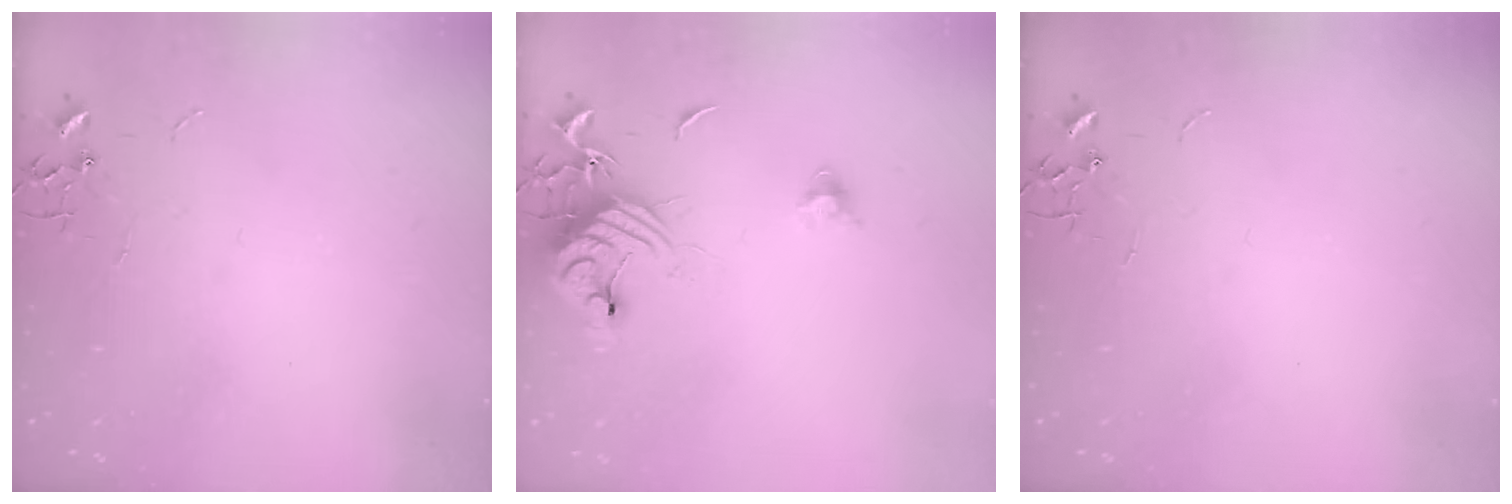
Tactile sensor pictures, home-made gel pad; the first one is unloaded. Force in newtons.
{"total": 13.8, "press": 13.7, "slide": 1.8}
{"total": 0.0}